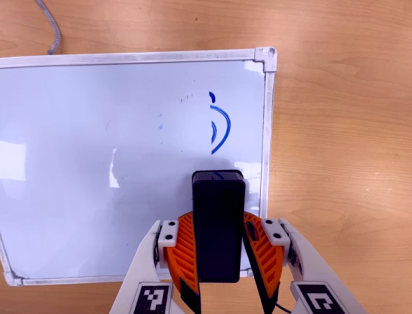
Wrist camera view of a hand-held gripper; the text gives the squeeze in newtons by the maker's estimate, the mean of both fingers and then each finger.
{"total": 6.5, "left": 6.1, "right": 6.9}